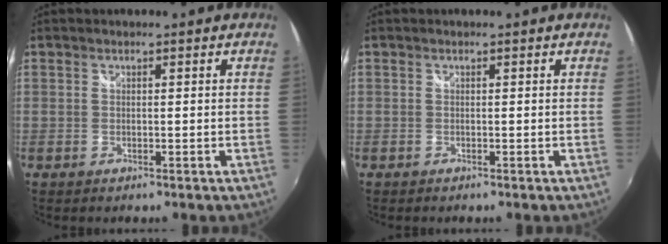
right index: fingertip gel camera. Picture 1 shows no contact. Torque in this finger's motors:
{"motor_torque": [-0.76, 1.04, 0.00, 0.01]}